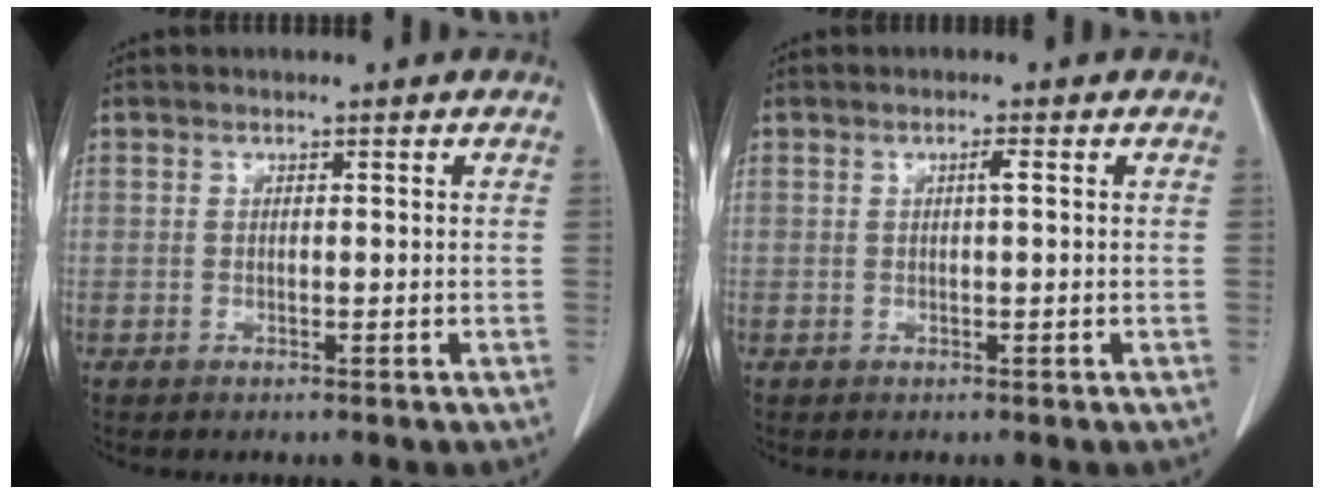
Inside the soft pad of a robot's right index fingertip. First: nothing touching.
{"total": 1.0, "force": [0.2, 0.0, 1.0], "torque": [-0.019, 0.002, 0.003]}